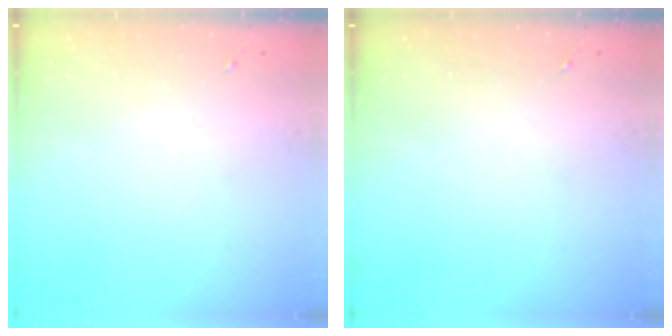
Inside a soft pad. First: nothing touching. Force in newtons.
{"total": 0.0}